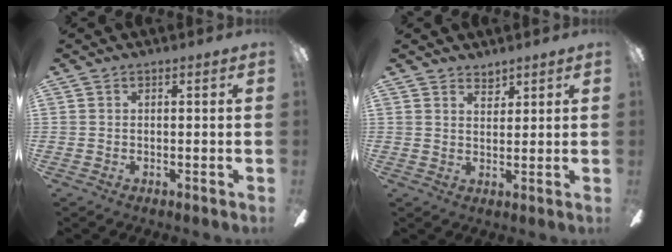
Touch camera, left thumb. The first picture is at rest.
{"total": 3.0, "force": [2.7, 1.2, 0.5], "torque": [0.002, -0.016, 0.048]}